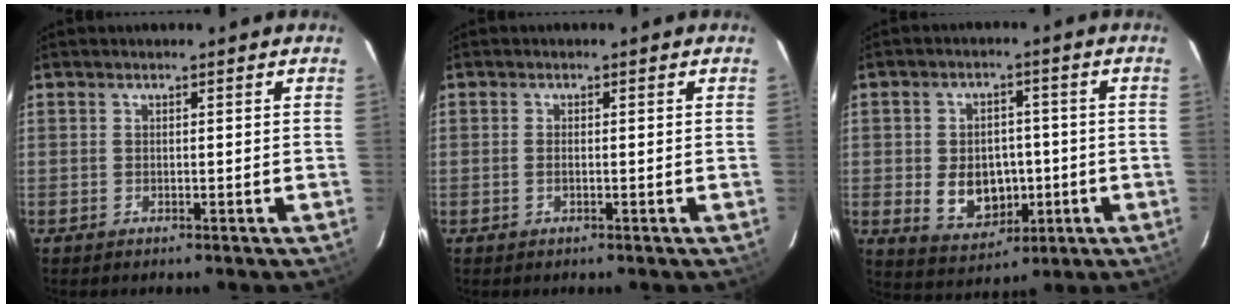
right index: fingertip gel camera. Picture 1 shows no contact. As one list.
[{"total": 1.1, "force": [-0.4, 0.5, 0.9], "torque": [-0.019, 0.001, -0.007]}, {"total": 9.6, "force": [-1.7, 7.2, 6.1], "torque": [-0.129, 0.002, -0.009]}]